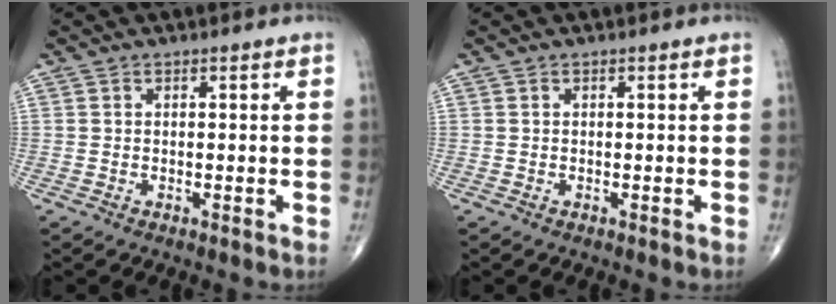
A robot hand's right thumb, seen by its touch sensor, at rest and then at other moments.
{"total": 0.0}